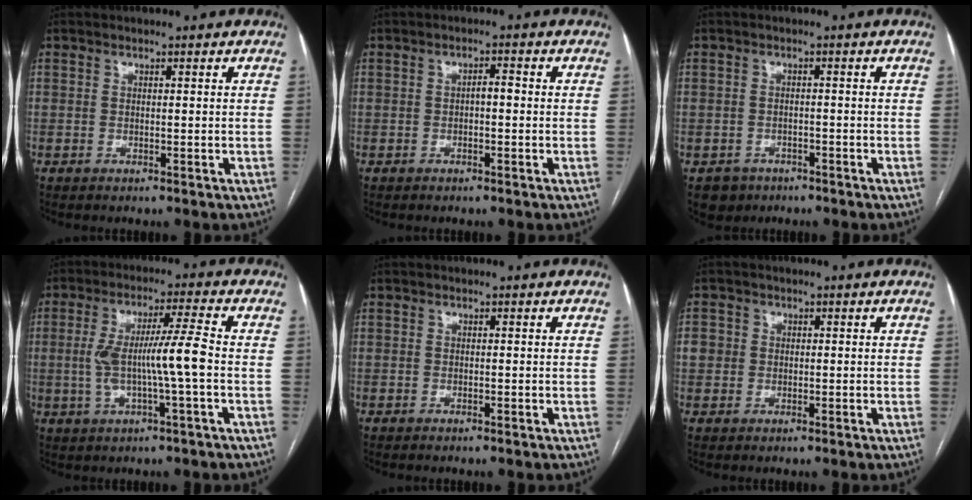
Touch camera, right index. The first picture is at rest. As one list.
[{"total": 1.7, "force": [-0.2, 0.6, 1.6], "torque": [-0.024, 0.005, -0.004]}, {"total": 3.6, "force": [-2.1, 2.9, 0.2], "torque": [-0.001, 0.009, -0.030]}, {"total": 8.8, "force": [-0.9, 0.0, 8.8], "torque": [-0.170, 0.012, -0.017]}, {"total": 0.0}, {"total": 3.4, "force": [0.2, 3.2, 0.9], "torque": [-0.016, 0.013, 0.008]}]